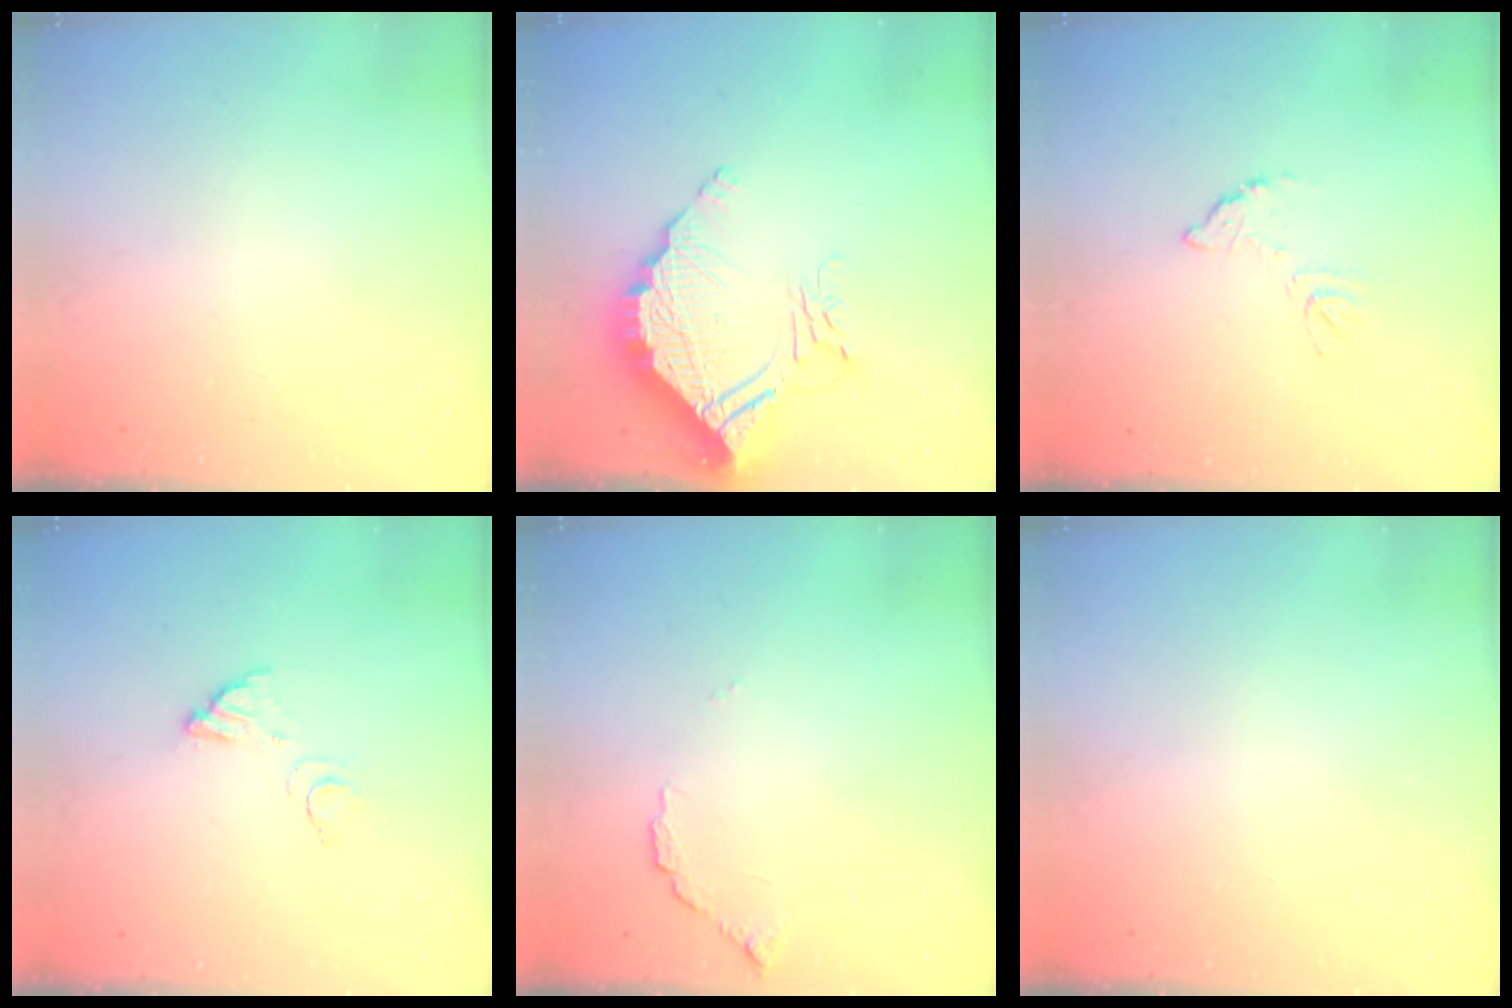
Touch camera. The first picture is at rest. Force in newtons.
{"total": 13.4, "press": 13.3, "slide": 1.2}
{"total": 6.9, "press": 6.8, "slide": 0.3}
{"total": 4.0, "press": 3.9, "slide": 0.3}
{"total": 7.4, "press": 7.4, "slide": 0.4}
{"total": 0.0}